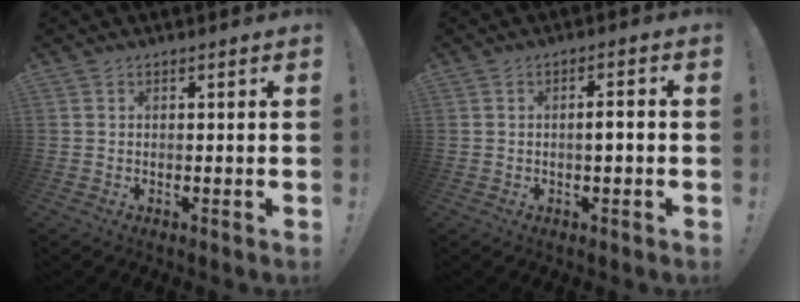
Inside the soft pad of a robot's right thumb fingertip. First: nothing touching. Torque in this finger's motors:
{"motor_torque": [0.04, -0.24, 0.07, 0.25, -0.02]}